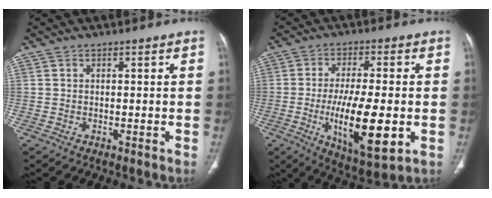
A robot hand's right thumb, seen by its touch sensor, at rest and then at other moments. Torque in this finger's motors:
{"motor_torque": [1.83, 3.07, 1.49, -0.03, 0.57]}